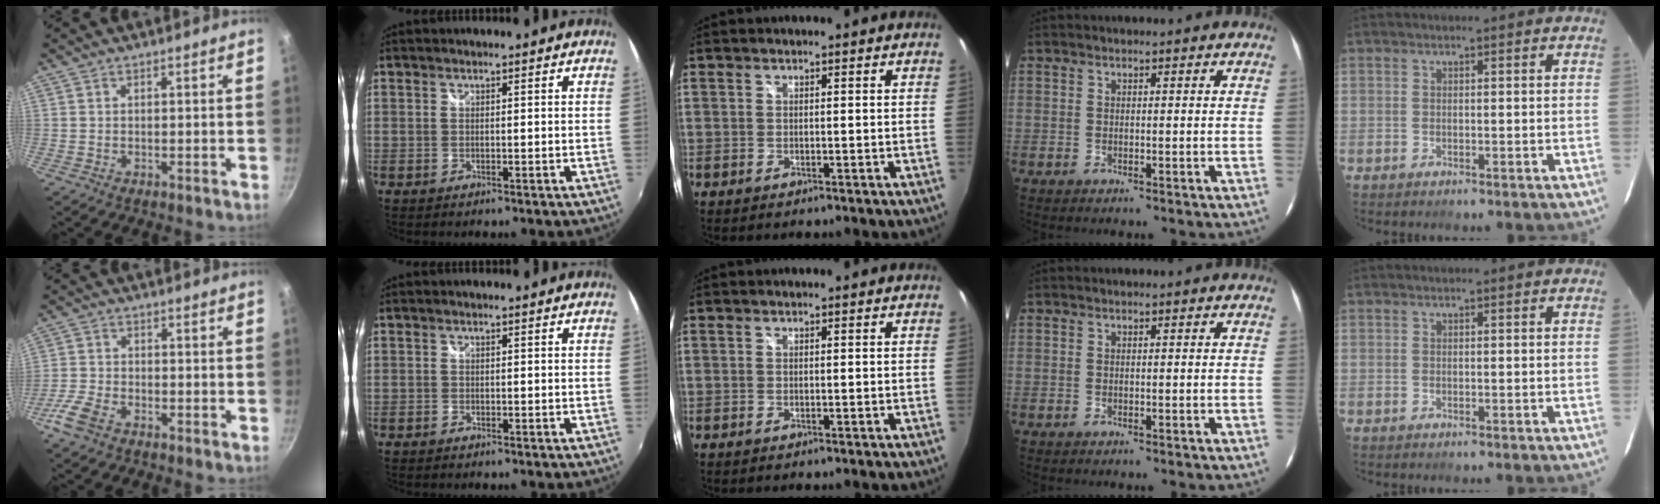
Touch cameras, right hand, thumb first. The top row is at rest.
{"thumb": {"total": 5.7, "force": [-3.7, 2.8, 3.4], "torque": [-0.080, 0.020, -0.081]}, "index": {"total": 0.7, "force": [-0.6, 0.4, 0.0], "torque": [-0.002, -0.003, -0.014]}}